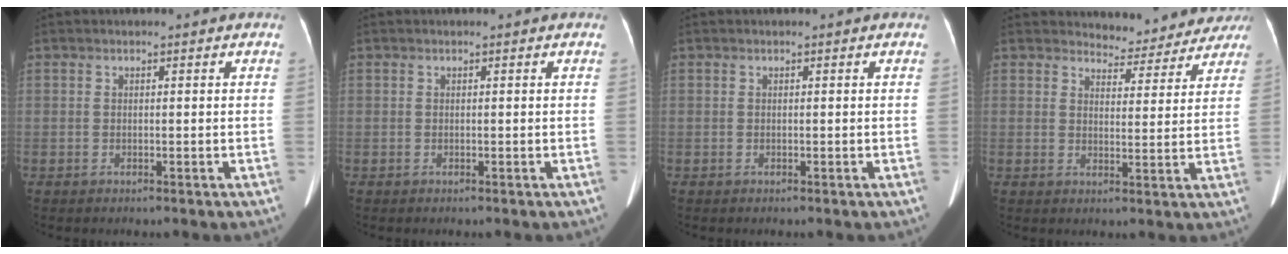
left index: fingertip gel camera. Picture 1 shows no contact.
{"total": 0.0}
{"total": 0.0}
{"total": 9.4, "force": [8.9, 2.9, -0.2], "torque": [0.027, -0.006, 0.090]}